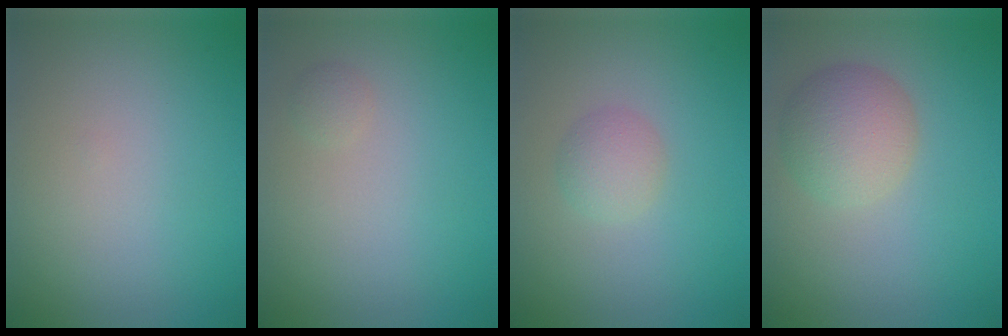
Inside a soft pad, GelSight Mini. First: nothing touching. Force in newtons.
{"total": 0.7, "press": 0.7, "slide": 0.0}
{"total": 2.0, "press": 2.0, "slide": 0.0}
{"total": 4.5, "press": 4.5, "slide": 0.2}